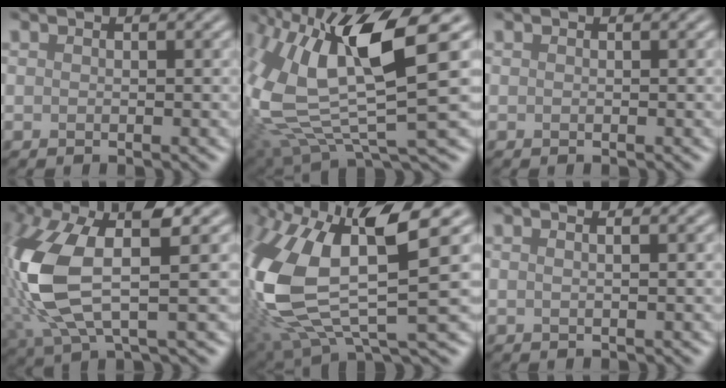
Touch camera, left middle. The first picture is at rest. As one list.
[{"total": 12.2, "force": [1.4, 4.6, 11.2], "torque": [-0.242, -0.010, 0.022]}, {"total": 0.0}, {"total": 10.5, "force": [0.8, 4.1, 9.6], "torque": [-0.220, 0.004, 0.011]}, {"total": 13.6, "force": [1.9, 5.4, 12.3], "torque": [-0.283, -0.018, 0.043]}, {"total": 1.7, "force": [0.7, 0.7, 1.3], "torque": [-0.004, -0.001, -0.008]}]